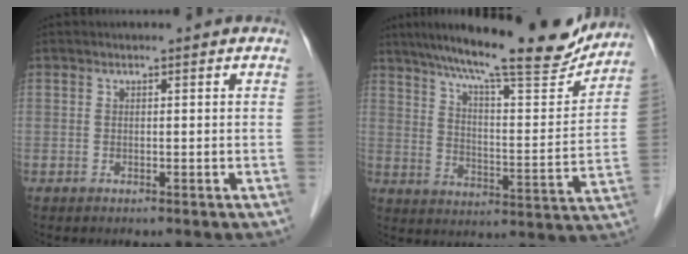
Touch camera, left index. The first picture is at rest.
{"total": 20.4, "force": [17.7, 2.2, 9.8], "torque": [-0.160, -0.016, 0.250]}